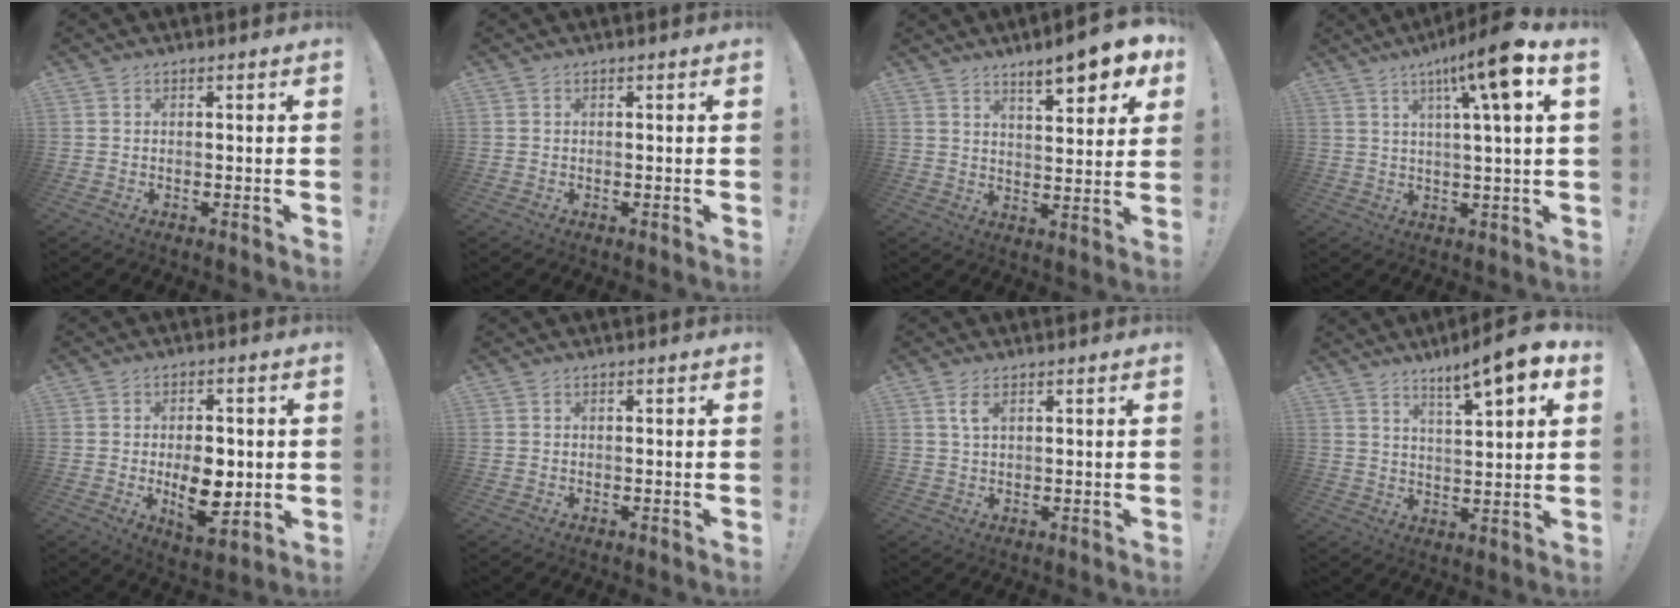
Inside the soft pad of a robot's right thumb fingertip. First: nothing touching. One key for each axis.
{"total": 0.0}
{"total": 10.6, "fx": 7.1, "fy": 2.1, "fz": 7.6, "tx": -0.102, "ty": -0.045, "tz": 0.113}
{"total": 13.1, "fx": 5.5, "fy": 0.9, "fz": 11.8, "tx": -0.189, "ty": -0.025, "tz": 0.073}
{"total": 11.3, "fx": -1.2, "fy": 6.5, "fz": 9.2, "tx": -0.131, "ty": -0.004, "tz": -0.017}
{"total": 0.0}
{"total": 3.2, "fx": 1.5, "fy": 1.2, "fz": 2.6, "tx": -0.042, "ty": -0.003, "tz": 0.023}
{"total": 10.2, "fx": 7.0, "fy": 1.1, "fz": 7.4, "tx": -0.114, "ty": -0.043, "tz": 0.111}